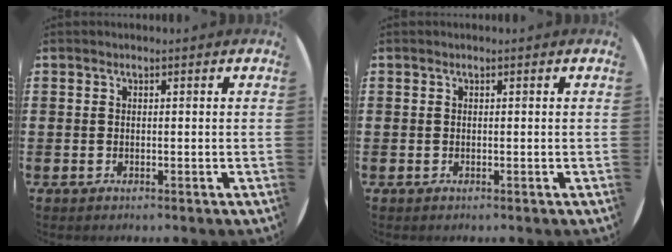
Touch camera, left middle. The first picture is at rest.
{"total": 0.0}